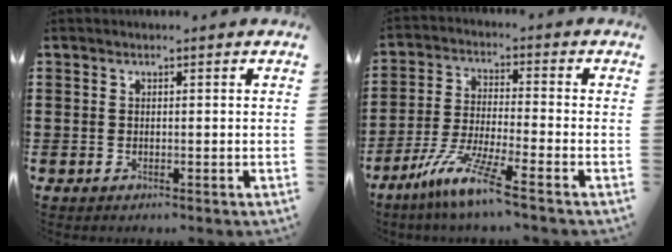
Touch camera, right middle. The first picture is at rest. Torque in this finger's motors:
{"motor_torque": [2.14, 0.00, 0.44, 0.09]}